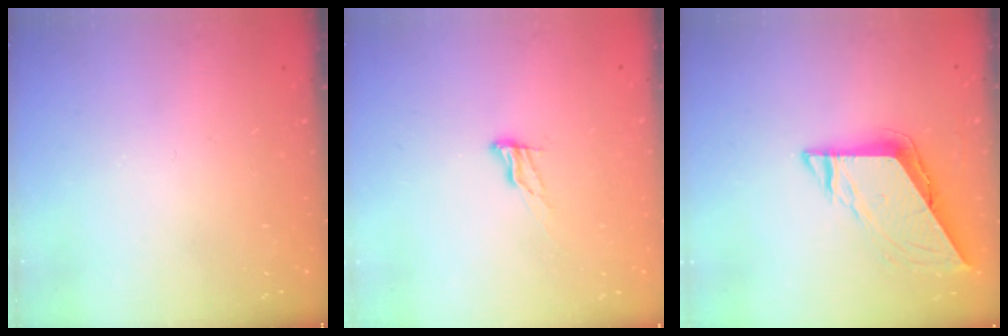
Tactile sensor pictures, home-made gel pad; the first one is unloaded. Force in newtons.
{"total": 5.1, "press": 5.1, "slide": 0.5}
{"total": 7.8, "press": 7.8, "slide": 0.4}